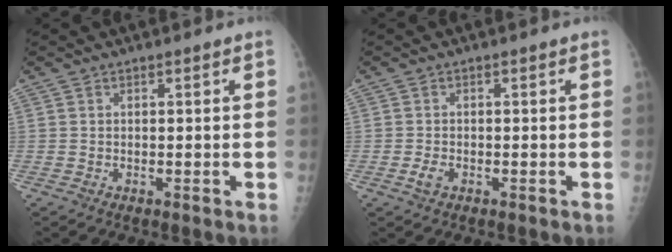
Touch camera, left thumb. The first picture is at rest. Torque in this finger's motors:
{"motor_torque": [-0.17, 0.06, 0.20, 0.07, 0.00]}